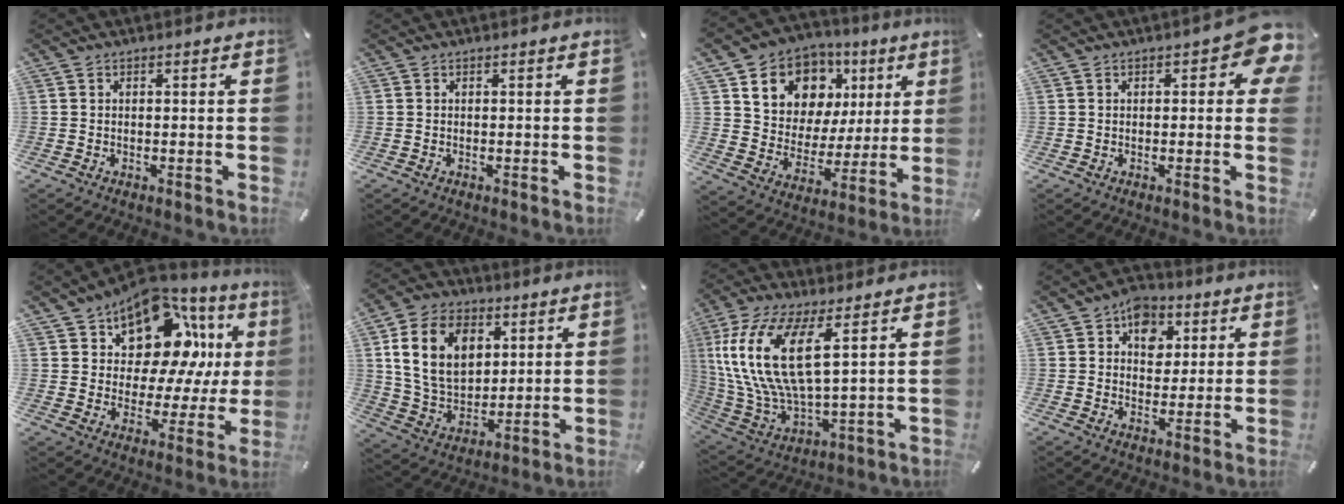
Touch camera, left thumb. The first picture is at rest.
{"total": 0.0}
{"total": 12.8, "force": [6.2, 10.7, 3.3], "torque": [-0.061, -0.041, 0.121]}
{"total": 7.1, "force": [2.3, 3.2, 5.9], "torque": [-0.067, -0.011, 0.032]}
{"total": 15.8, "force": [9.3, 9.7, 8.2], "torque": [-0.124, -0.078, 0.162]}
{"total": 15.1, "force": [5.2, 11.2, 8.6], "torque": [-0.169, -0.005, 0.097]}
{"total": 17.4, "force": [6.5, 7.2, 14.4], "torque": [-0.335, -0.022, 0.112]}
{"total": 8.0, "force": [2.9, 6.4, 3.8], "torque": [-0.034, -0.007, 0.046]}